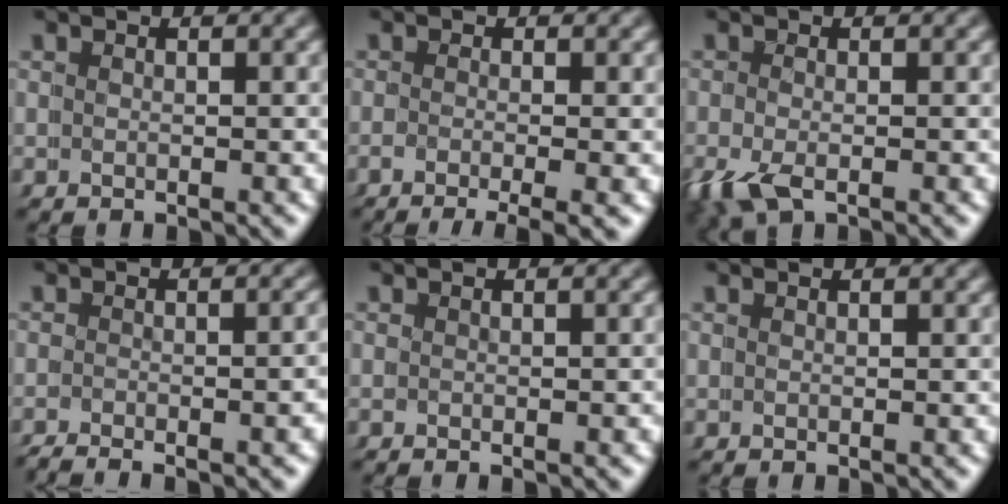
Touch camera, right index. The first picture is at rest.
{"total": 3.8, "force": [-2.5, 0.1, 2.8], "torque": [-0.033, -0.007, -0.038]}
{"total": 3.3, "force": [-2.0, 1.3, 2.2], "torque": [-0.062, -0.024, -0.027]}
{"total": 3.2, "force": [-2.7, 0.1, 1.6], "torque": [-0.011, -0.001, -0.045]}
{"total": 0.6, "force": [-0.2, -0.2, 0.5], "torque": [-0.001, 0.005, -0.008]}
{"total": 0.0}